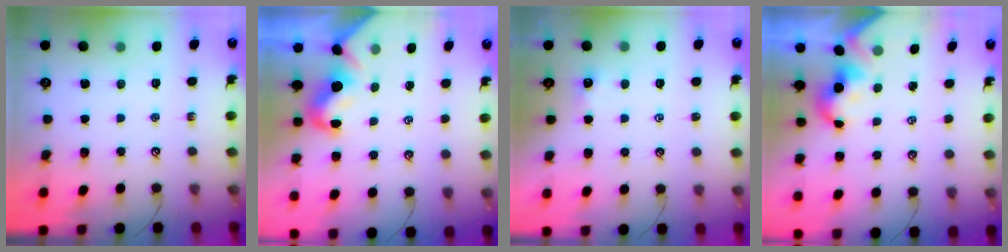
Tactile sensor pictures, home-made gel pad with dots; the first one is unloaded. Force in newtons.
{"total": 1.9, "press": 1.8, "slide": 0.6}
{"total": 0.9, "press": 0.8, "slide": 0.3}
{"total": 1.0, "press": 0.9, "slide": 0.5}